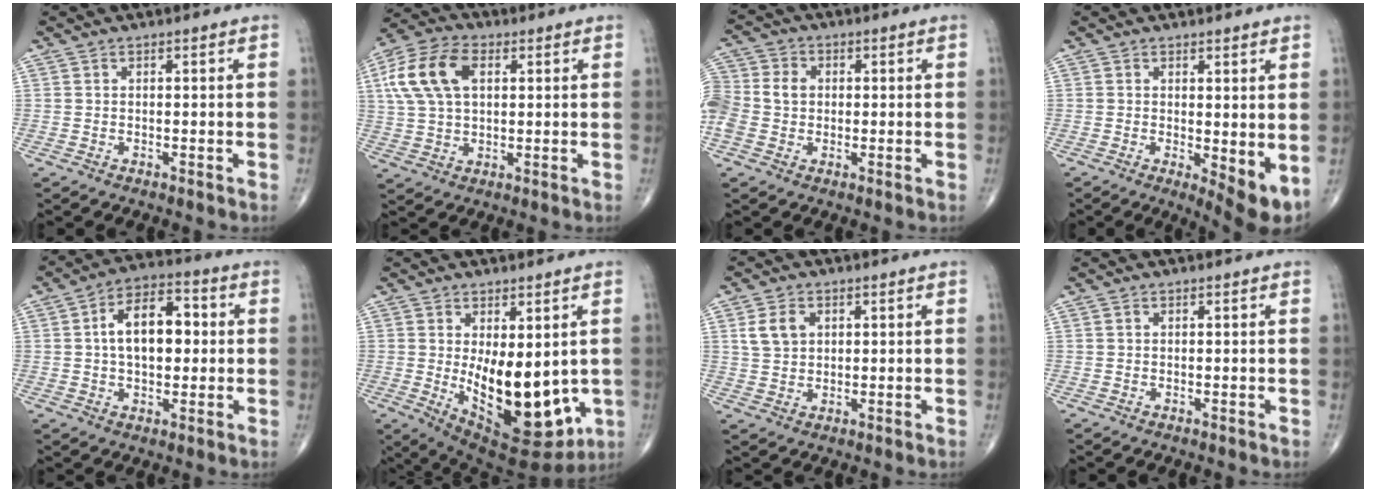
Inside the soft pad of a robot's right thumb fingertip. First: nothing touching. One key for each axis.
{"total": 13.2, "fx": 3.6, "fy": 8.0, "fz": 9.9, "tx": -0.201, "ty": 0.016, "tz": 0.065}
{"total": 12.6, "fx": 0.3, "fy": 10.5, "fz": 6.9, "tx": -0.176, "ty": 0.032, "tz": 0.005}
{"total": 6.1, "fx": -0.2, "fy": 2.0, "fz": 5.8, "tx": -0.079, "ty": -0.018, "tz": 0.002}
{"total": 12.2, "fx": 1.2, "fy": 7.2, "fz": 9.8, "tx": -0.140, "ty": 0.023, "tz": 0.014}
{"total": 17.6, "fx": -1.4, "fy": 8.5, "fz": 15.3, "tx": -0.208, "ty": -0.032, "tz": 0.008}
{"total": 5.1, "fx": 1.7, "fy": 3.8, "fz": 3.0, "tx": -0.045, "ty": -0.002, "tz": 0.034}
{"total": 0.0}